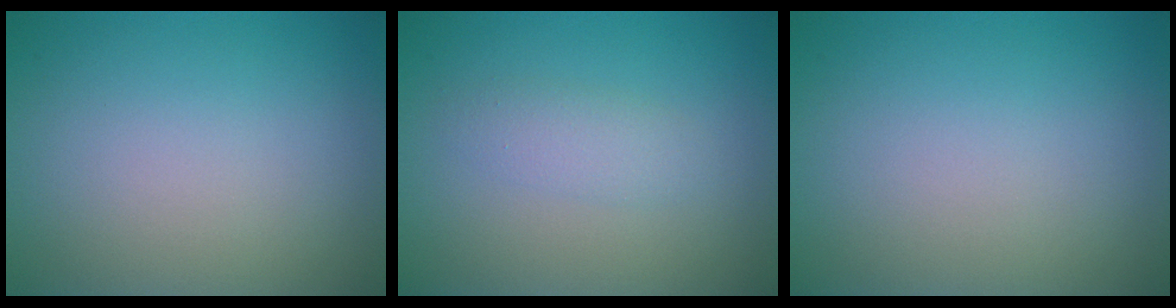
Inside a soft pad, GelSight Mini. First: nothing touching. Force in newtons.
{"total": 1.7, "press": 1.7, "slide": 0.0}
{"total": 0.0}